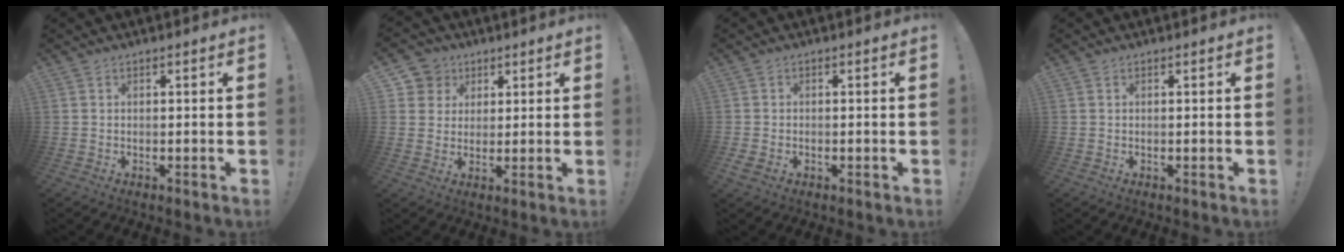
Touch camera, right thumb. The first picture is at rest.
{"total": 6.5, "force": [2.6, 5.9, 0.7], "torque": [-0.013, -0.018, 0.052]}
{"total": 1.9, "force": [-0.6, 1.3, 1.2], "torque": [-0.020, 0.004, -0.010]}
{"total": 0.0}